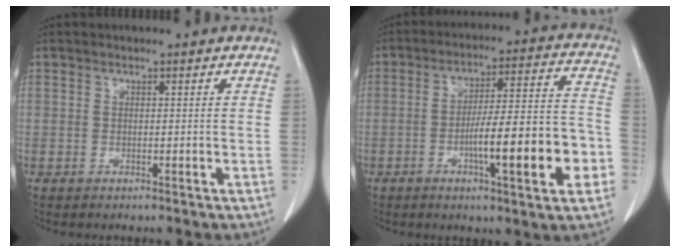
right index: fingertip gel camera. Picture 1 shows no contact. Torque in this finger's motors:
{"motor_torque": [1.86, -0.28, 0.97, 0.20]}